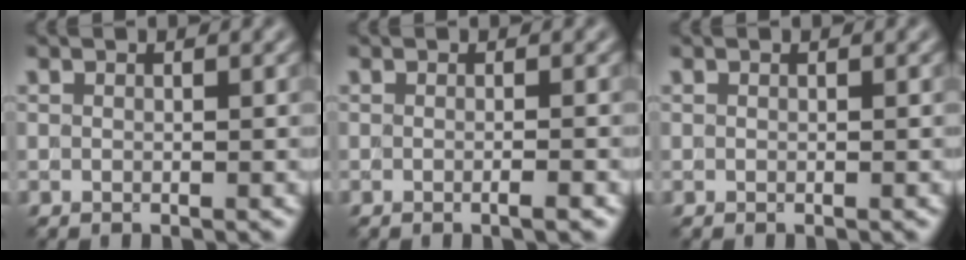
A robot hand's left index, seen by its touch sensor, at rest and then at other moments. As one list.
[{"total": 1.7, "force": [-0.2, 0.6, 1.5], "torque": [-0.011, -0.005, -0.013]}, {"total": 0.0}]